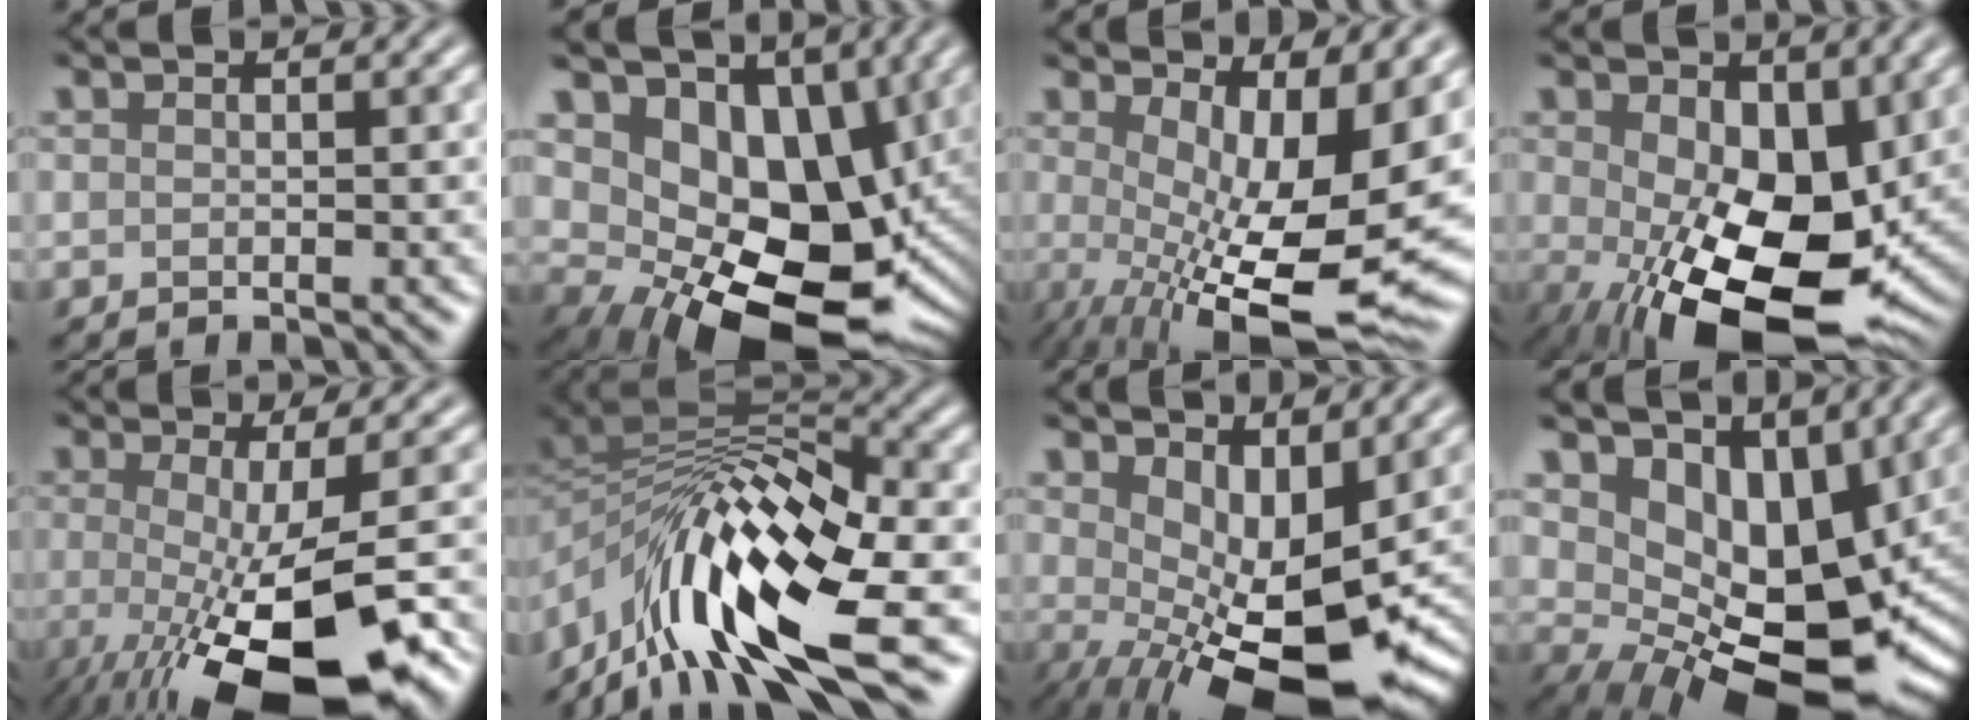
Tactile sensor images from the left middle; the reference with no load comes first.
{"total": 14.2, "force": [0.7, 9.7, 10.3], "torque": [-0.123, -0.033, 0.030]}
{"total": 14.4, "force": [0.3, 5.1, 13.4], "torque": [-0.178, -0.018, 0.036]}
{"total": 11.3, "force": [-1.7, 5.8, 9.5], "torque": [-0.154, -0.024, -0.023]}
{"total": 12.4, "force": [-4.6, 3.7, 10.9], "torque": [-0.158, -0.026, -0.067]}
{"total": 14.8, "force": [-6.1, 5.4, 12.3], "torque": [-0.228, 0.000, -0.102]}
{"total": 11.3, "force": [-0.8, 5.4, 9.9], "torque": [-0.130, -0.029, 0.011]}
{"total": 12.4, "force": [2.2, 8.1, 9.1], "torque": [-0.102, -0.017, 0.056]}